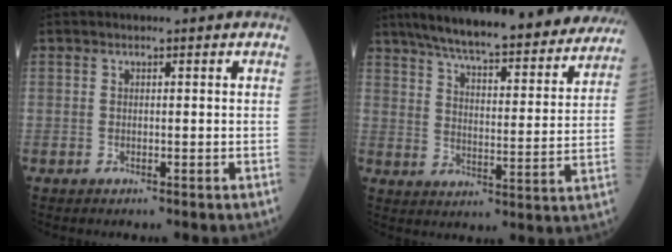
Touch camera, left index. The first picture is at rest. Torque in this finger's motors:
{"motor_torque": [0.60, -1.01, 0.51, 0.21]}